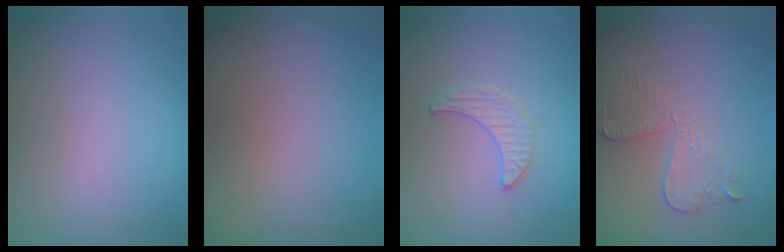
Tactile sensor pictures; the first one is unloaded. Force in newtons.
{"total": 0.0}
{"total": 1.0, "press": 1.0, "slide": 0.3}
{"total": 2.9, "press": 2.6, "slide": 1.4}